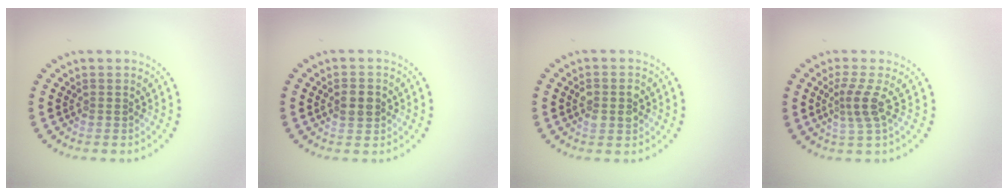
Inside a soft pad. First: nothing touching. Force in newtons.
{"total": 2.6, "press": 2.6, "slide": 0.2}
{"total": 2.6, "press": 2.6, "slide": 0.3}
{"total": 2.4, "press": 1.7, "slide": 1.7}